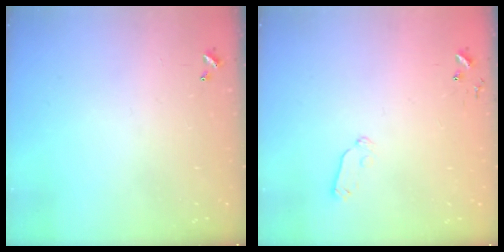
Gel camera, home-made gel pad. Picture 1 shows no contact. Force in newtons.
{"total": 5.9, "press": 5.9, "slide": 0.8}